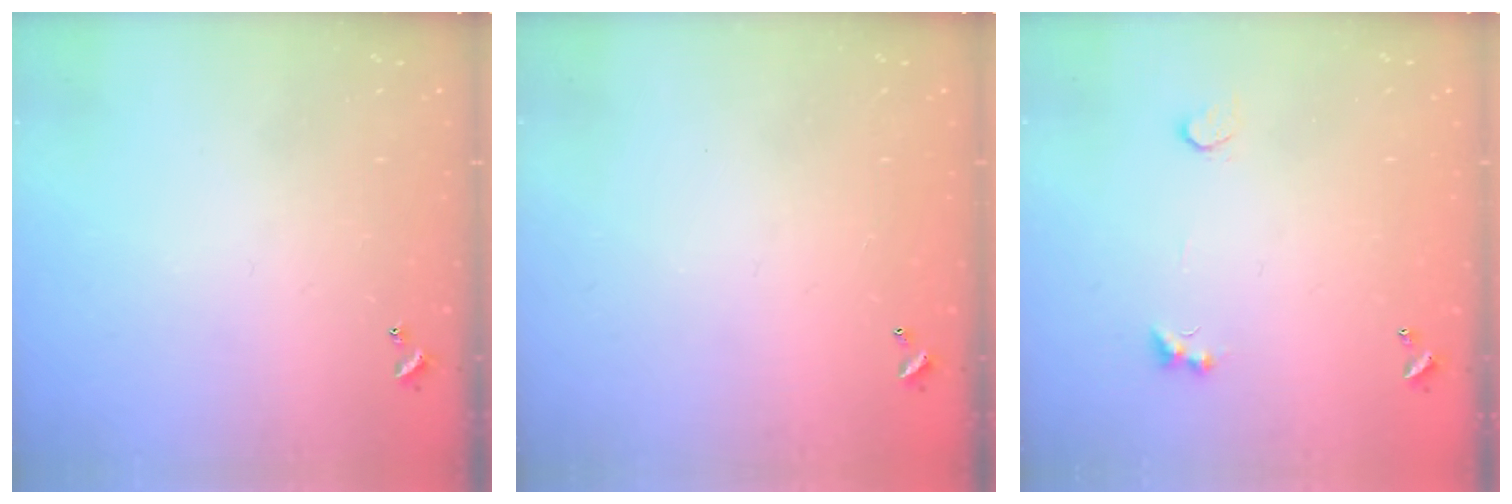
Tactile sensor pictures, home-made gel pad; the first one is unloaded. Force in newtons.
{"total": 2.8, "press": 2.8, "slide": 0.1}
{"total": 1.4, "press": 1.1, "slide": 0.9}